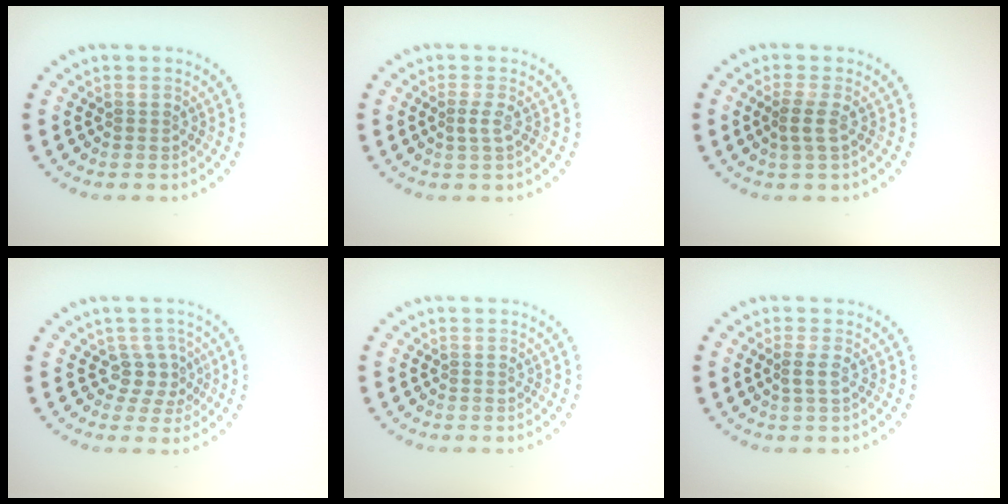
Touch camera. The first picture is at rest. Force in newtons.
{"total": 1.1, "press": 0.9, "slide": 0.6}
{"total": 1.7, "press": 1.4, "slide": 1.0}
{"total": 2.2, "press": 1.5, "slide": 1.6}
{"total": 0.0}
{"total": 1.1, "press": 1.0, "slide": 0.6}